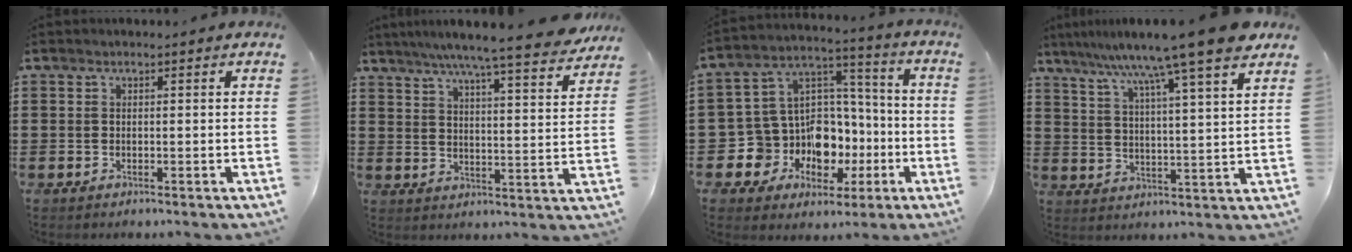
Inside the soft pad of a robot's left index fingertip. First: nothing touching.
{"total": 7.5, "force": [6.5, -0.7, 3.7], "torque": [-0.085, -0.040, 0.106]}
{"total": 11.6, "force": [-4.3, 10.0, 4.0], "torque": [-0.127, -0.005, -0.066]}
{"total": 10.7, "force": [8.9, -1.2, 5.8], "torque": [-0.129, -0.054, 0.139]}